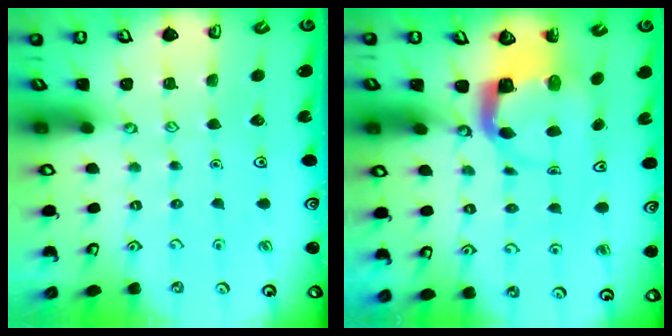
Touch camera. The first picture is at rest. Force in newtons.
{"total": 4.8, "press": 4.8, "slide": 0.4}